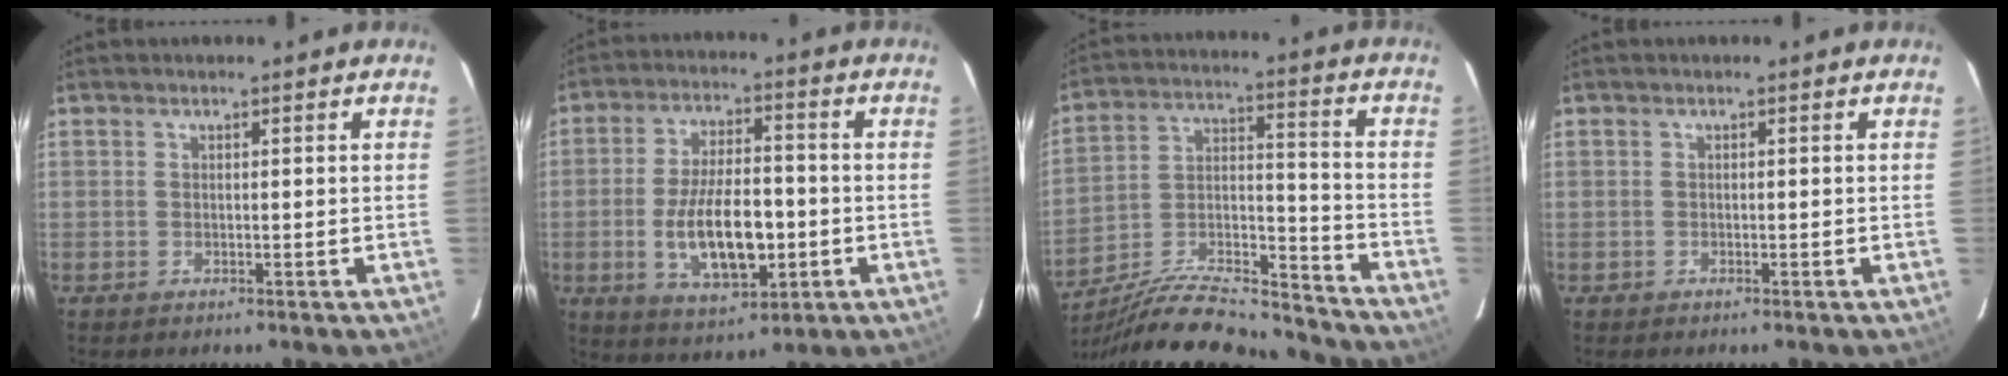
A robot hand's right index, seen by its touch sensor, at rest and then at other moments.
{"total": 13.7, "force": [-3.1, 6.1, 11.9], "torque": [-0.228, -0.006, -0.041]}
{"total": 22.9, "force": [-19.9, 5.3, 10.1], "torque": [-0.176, 0.002, -0.310]}
{"total": 0.6, "force": [-0.4, 0.5, -0.1], "torque": [0.000, 0.003, -0.007]}